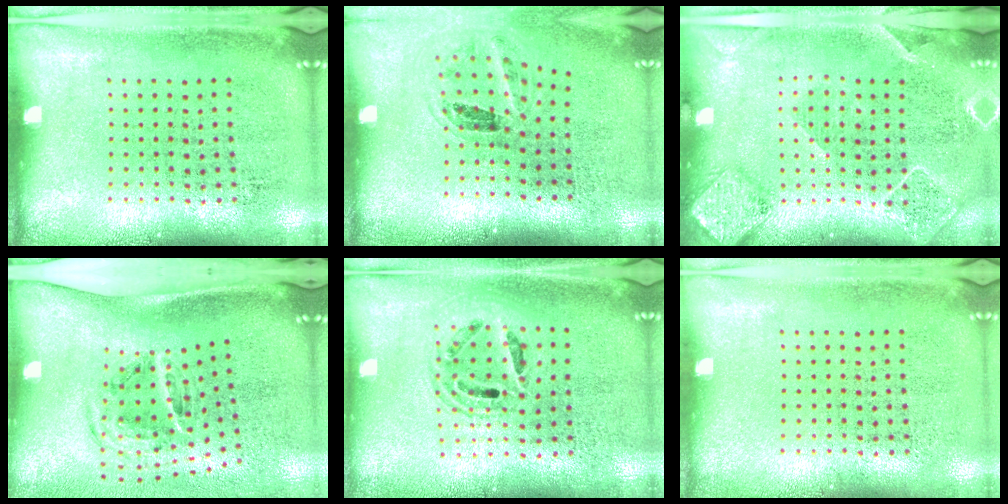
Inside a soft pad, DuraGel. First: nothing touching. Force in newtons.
{"total": 1.1, "press": 1.0, "slide": 0.5}
{"total": 2.0, "press": 1.9, "slide": 0.7}
{"total": 1.9, "press": 1.1, "slide": 1.6}
{"total": 1.4, "press": 1.3, "slide": 0.7}
{"total": 0.0}